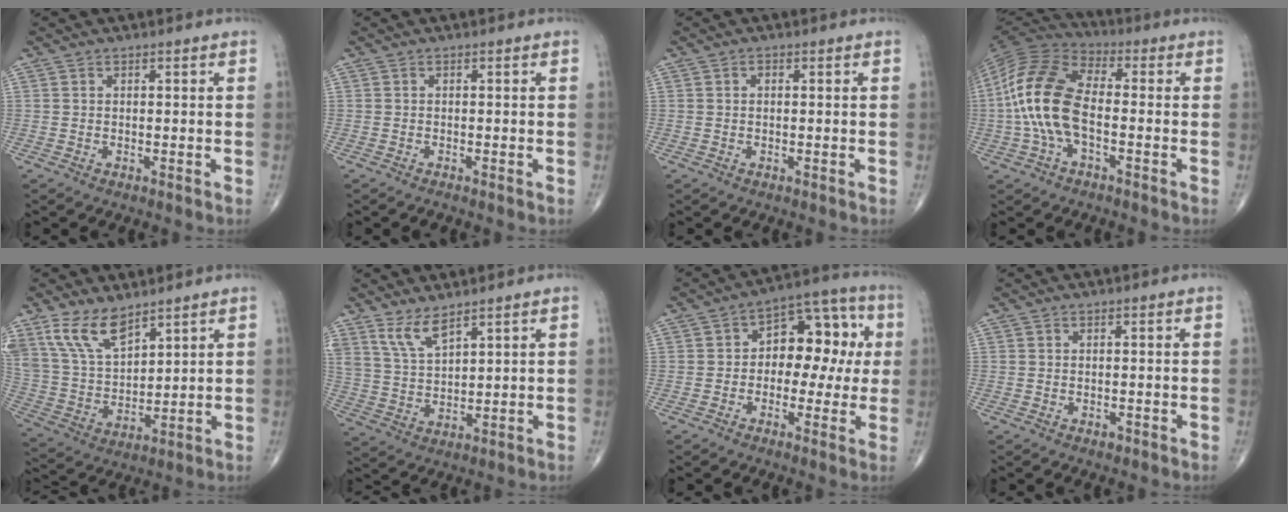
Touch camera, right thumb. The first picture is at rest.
{"total": 0.5, "force": [-0.4, 0.0, 0.3], "torque": [-0.003, -0.001, -0.010]}
{"total": 0.6, "force": [0.1, 0.4, 0.5], "torque": [-0.008, 0.003, 0.002]}
{"total": 15.4, "force": [-1.9, 8.0, 13.1], "torque": [-0.275, 0.034, -0.046]}
{"total": 11.3, "force": [7.8, 5.0, 6.3], "torque": [-0.114, -0.036, 0.172]}
{"total": 5.9, "force": [4.5, 1.6, 3.4], "torque": [-0.066, -0.030, 0.097]}
{"total": 12.9, "force": [0.8, 8.3, 9.9], "torque": [-0.084, 0.044, 0.002]}
{"total": 0.7, "force": [-0.4, 0.4, 0.4], "torque": [-0.003, 0.000, -0.006]}